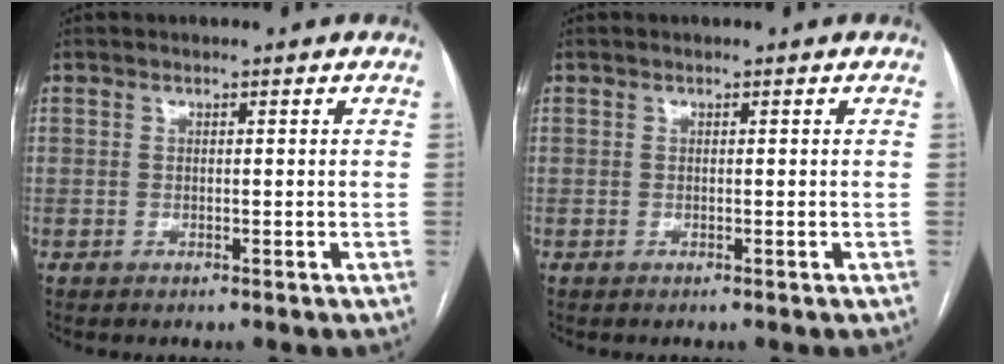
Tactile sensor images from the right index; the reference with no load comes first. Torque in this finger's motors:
{"motor_torque": [0.00, 0.00, 0.01, 0.00]}